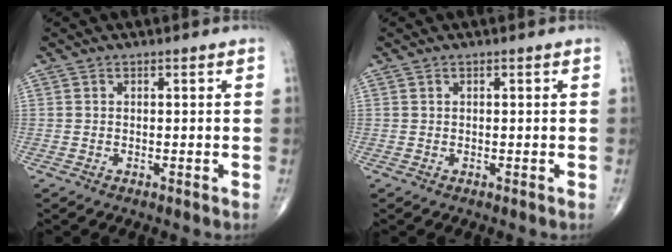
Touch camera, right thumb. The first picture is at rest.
{"total": 0.0}